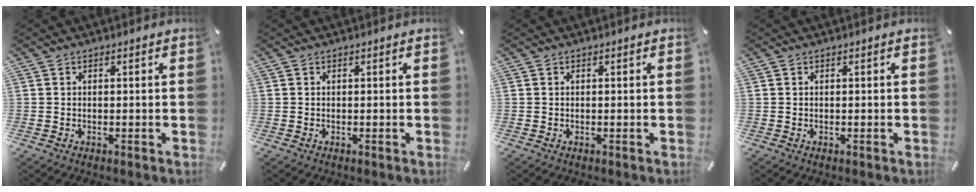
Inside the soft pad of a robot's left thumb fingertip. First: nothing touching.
{"total": 0.0}
{"total": 0.0}
{"total": 0.0}